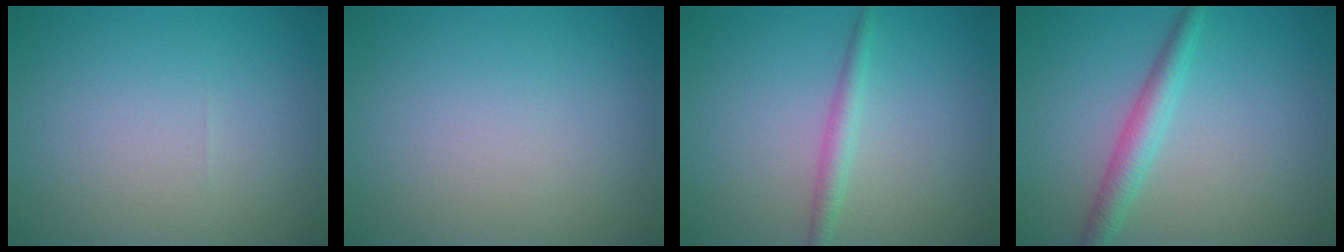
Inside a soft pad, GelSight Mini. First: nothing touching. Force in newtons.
{"total": 0.0}
{"total": 1.7, "press": 1.7, "slide": 0.0}
{"total": 2.8, "press": 2.8, "slide": 0.1}